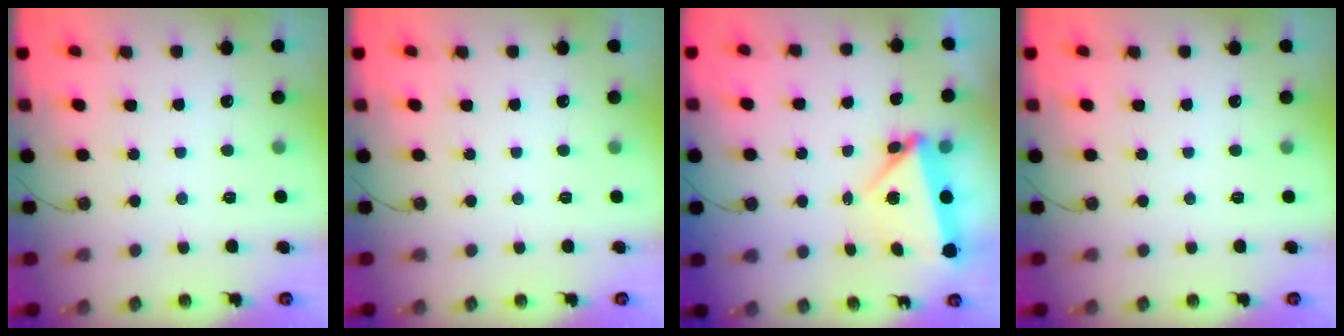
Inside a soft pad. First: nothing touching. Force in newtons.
{"total": 0.0}
{"total": 6.1, "press": 6.0, "slide": 0.9}
{"total": 0.0}